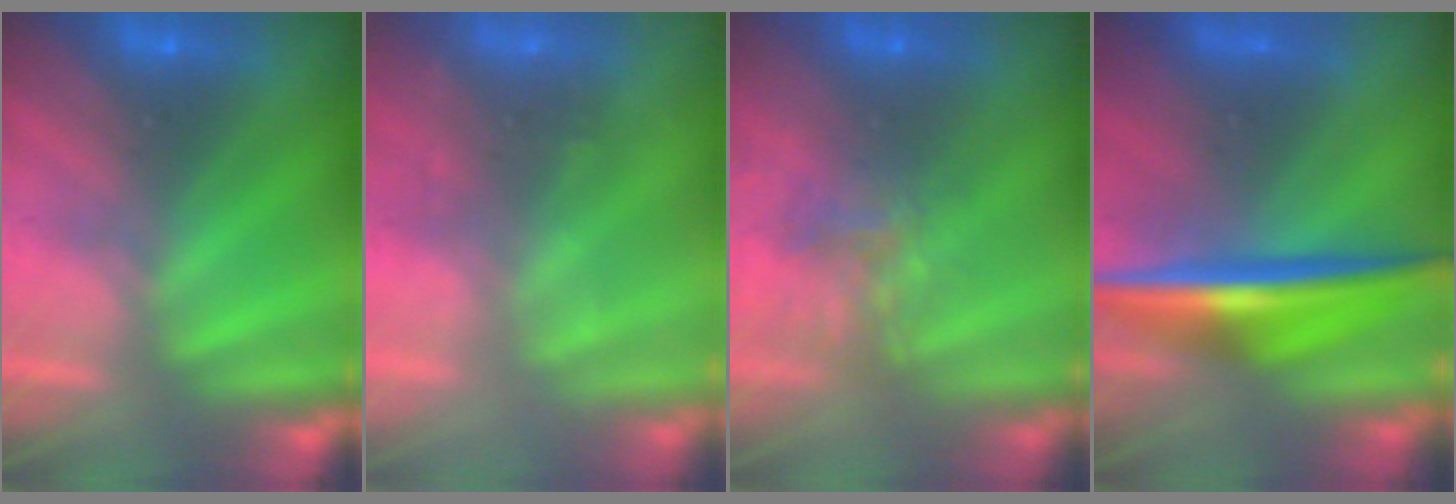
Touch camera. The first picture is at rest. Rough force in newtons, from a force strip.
{"total": 2.2}
{"total": 4.6}
{"total": 7.5}